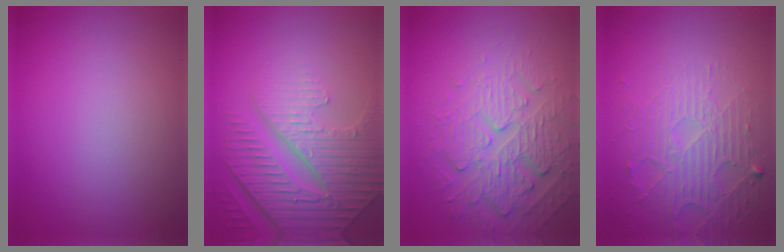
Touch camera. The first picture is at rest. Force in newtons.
{"total": 7.4, "press": 5.6, "slide": 4.9}
{"total": 4.8, "press": 4.1, "slide": 2.3}
{"total": 5.1, "press": 3.5, "slide": 3.7}